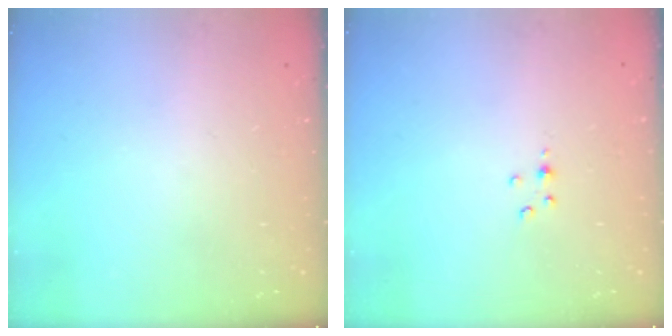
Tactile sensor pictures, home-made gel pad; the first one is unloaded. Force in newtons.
{"total": 2.0, "press": 2.0, "slide": 0.3}